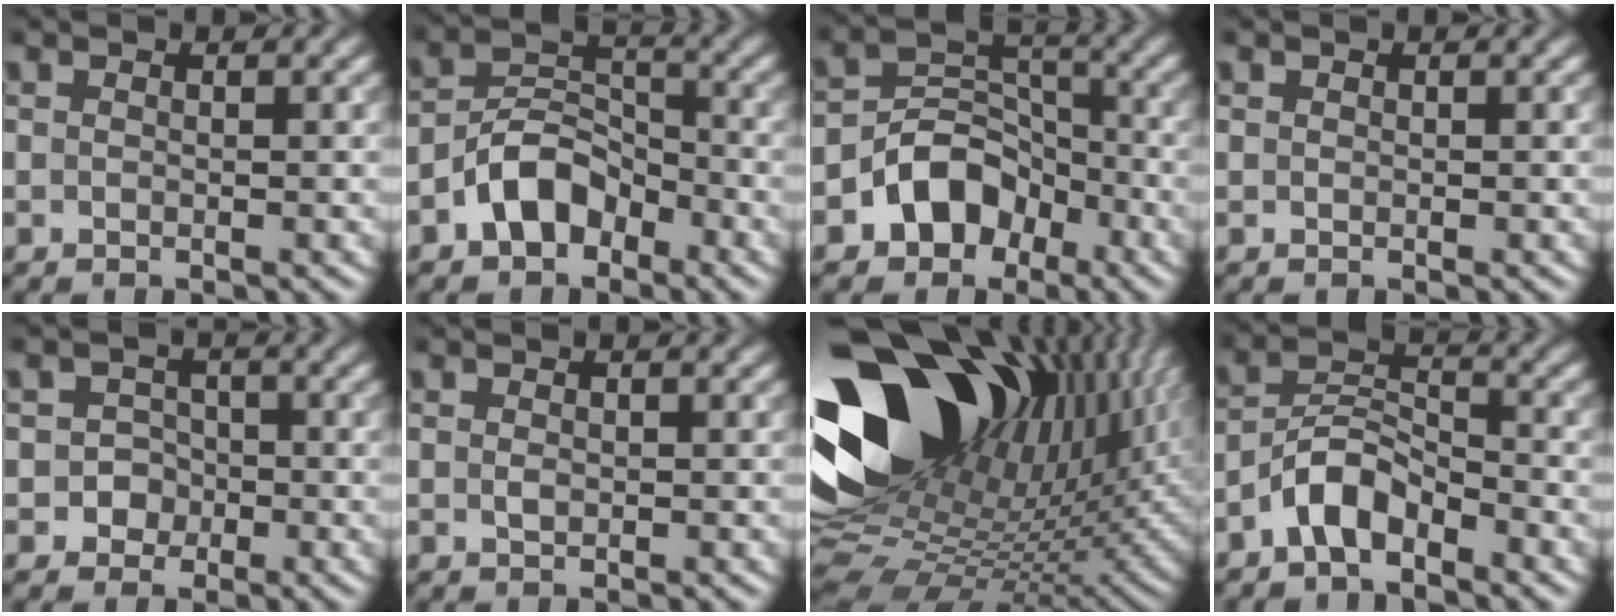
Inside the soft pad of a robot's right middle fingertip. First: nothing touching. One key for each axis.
{"total": 4.7, "fx": -2.8, "fy": 2.9, "fz": 2.5, "tx": -0.039, "ty": 0.010, "tz": -0.060}
{"total": 5.3, "fx": -3.0, "fy": 3.9, "fz": 2.2, "tx": -0.021, "ty": 0.006, "tz": -0.058}
{"total": 0.0}
{"total": 2.4, "fx": -0.6, "fy": 2.3, "fz": 0.4, "tx": 0.020, "ty": 0.003, "tz": -0.019}
{"total": 0.7, "fx": 0.0, "fy": 0.5, "fz": 0.5, "tx": -0.010, "ty": -0.002, "tz": 0.001}
{"total": 21.8, "fx": 6.1, "fy": 13.9, "fz": 15.6, "tx": -0.278, "ty": 0.005, "tz": 0.133}
{"total": 4.0, "fx": -2.7, "fy": 1.8, "fz": 2.4, "tx": -0.042, "ty": 0.013, "tz": -0.061}